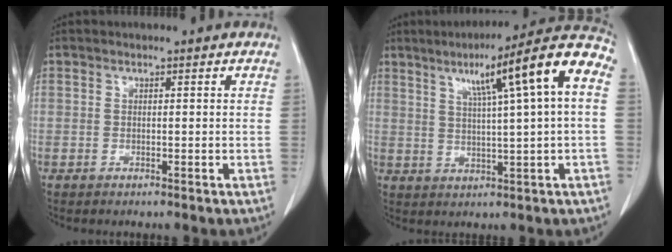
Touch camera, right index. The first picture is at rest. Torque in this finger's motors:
{"motor_torque": [1.34, 0.30, 0.59, 0.15]}